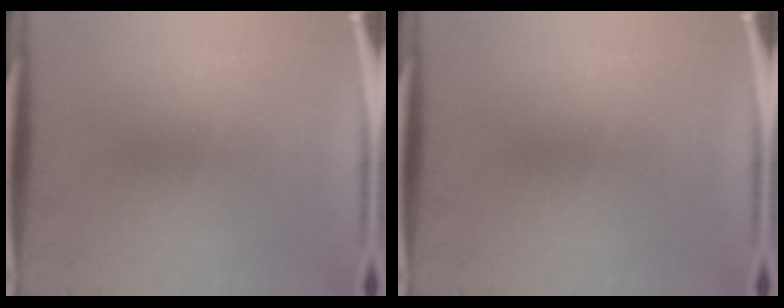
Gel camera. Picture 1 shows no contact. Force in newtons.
{"total": 0.0}